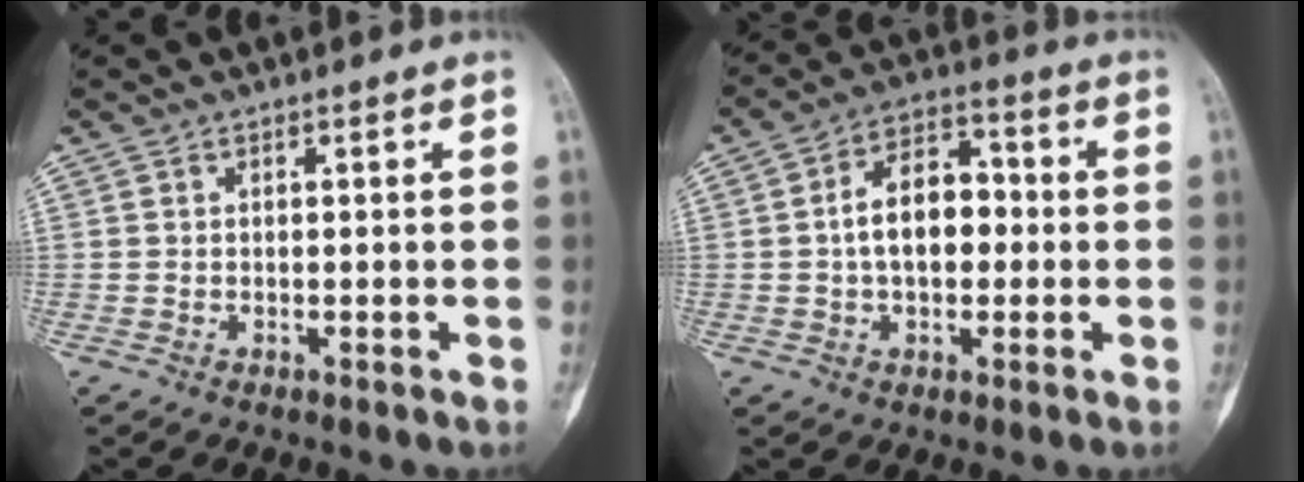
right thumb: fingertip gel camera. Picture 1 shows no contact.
{"total": 10.6, "force": [0.0, 6.7, 8.1], "torque": [-0.117, 0.029, -0.008]}